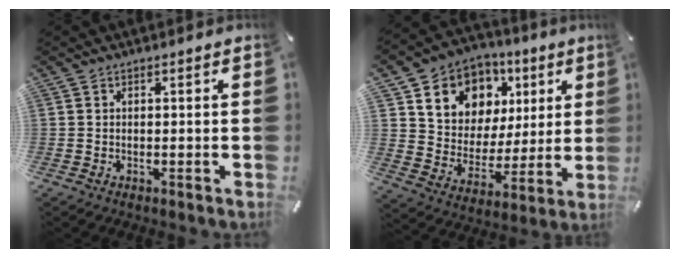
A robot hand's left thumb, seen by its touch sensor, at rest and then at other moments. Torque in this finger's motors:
{"motor_torque": [2.40, 2.42, 1.87, -0.89, 0.12]}